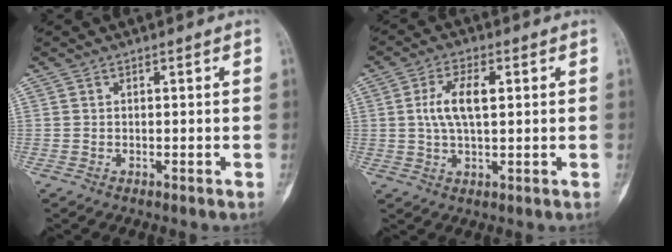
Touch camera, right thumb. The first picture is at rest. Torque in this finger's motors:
{"motor_torque": [0.02, 0.02, 0.88, 0.26, 0.09]}